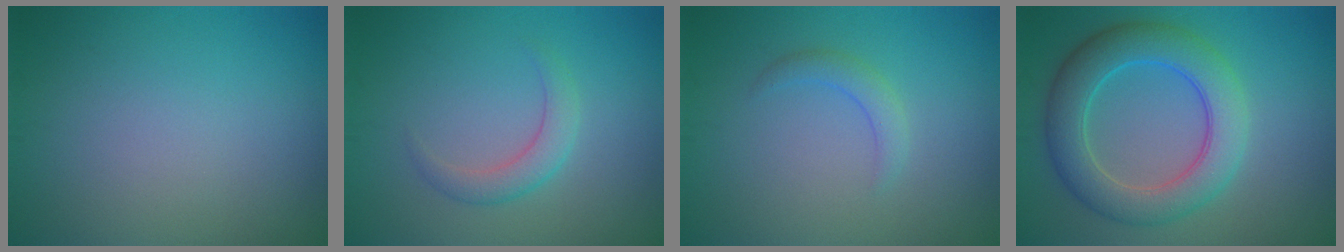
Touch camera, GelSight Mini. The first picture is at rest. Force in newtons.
{"total": 2.2, "press": 2.2, "slide": 0.0}
{"total": 1.5, "press": 1.5, "slide": 0.1}
{"total": 6.6, "press": 6.6, "slide": 0.1}